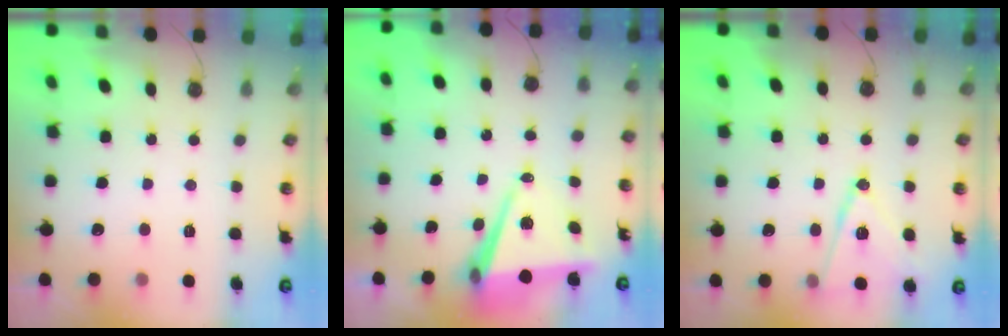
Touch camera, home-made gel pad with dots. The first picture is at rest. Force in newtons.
{"total": 8.0, "press": 6.9, "slide": 4.1}
{"total": 13.3, "press": 12.9, "slide": 3.5}